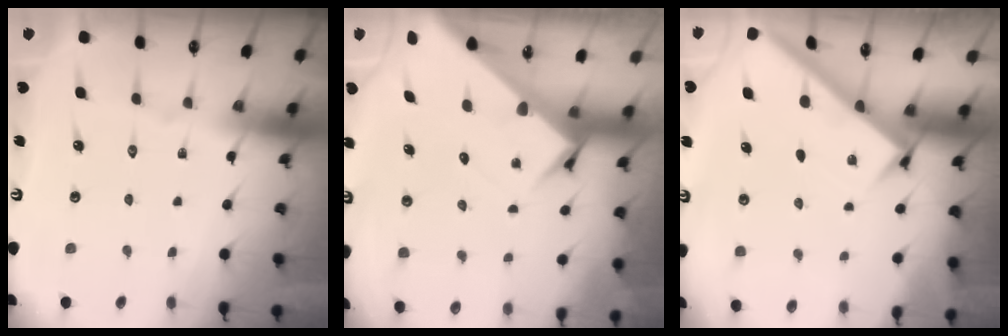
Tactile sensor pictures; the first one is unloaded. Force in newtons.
{"total": 3.6, "press": 3.6, "slide": 0.2}
{"total": 2.4, "press": 2.3, "slide": 0.3}